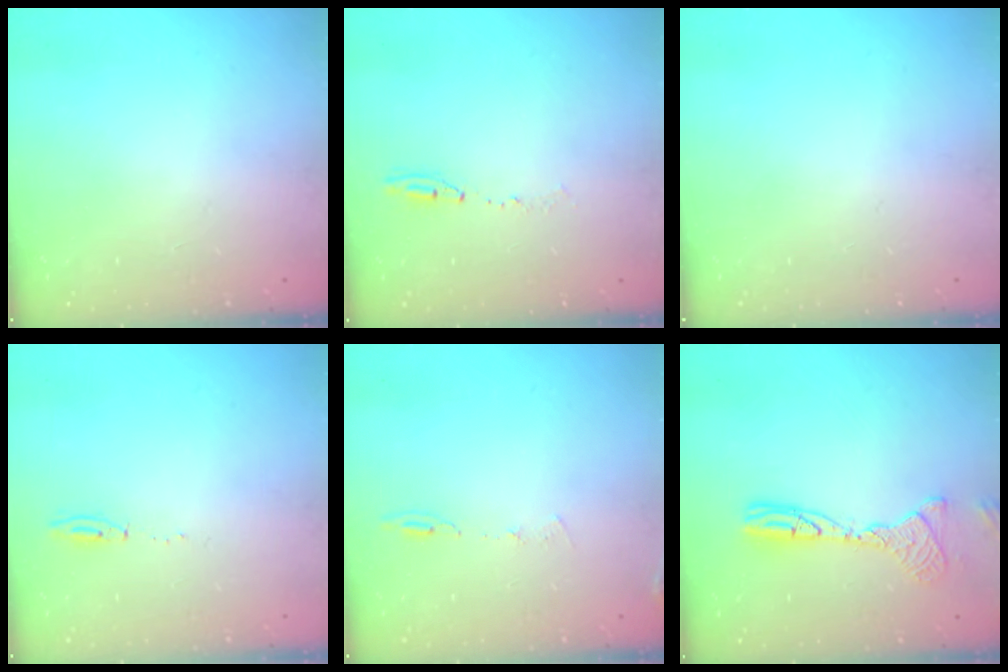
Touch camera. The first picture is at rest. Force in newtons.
{"total": 5.7, "press": 5.7, "slide": 0.7}
{"total": 0.0}
{"total": 4.8, "press": 4.7, "slide": 1.0}
{"total": 6.4, "press": 6.2, "slide": 1.6}
{"total": 11.9, "press": 11.6, "slide": 2.5}